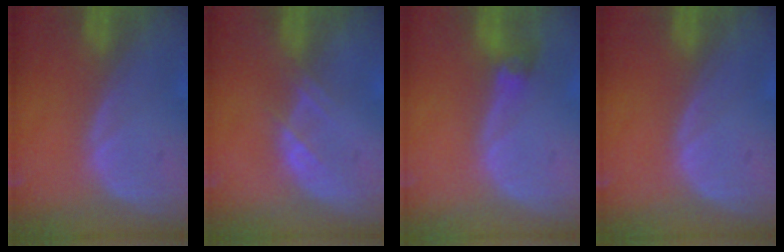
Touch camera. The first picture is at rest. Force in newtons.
{"total": 1.9, "press": 1.9, "slide": 0.3}
{"total": 3.0, "press": 2.6, "slide": 1.4}
{"total": 0.0}